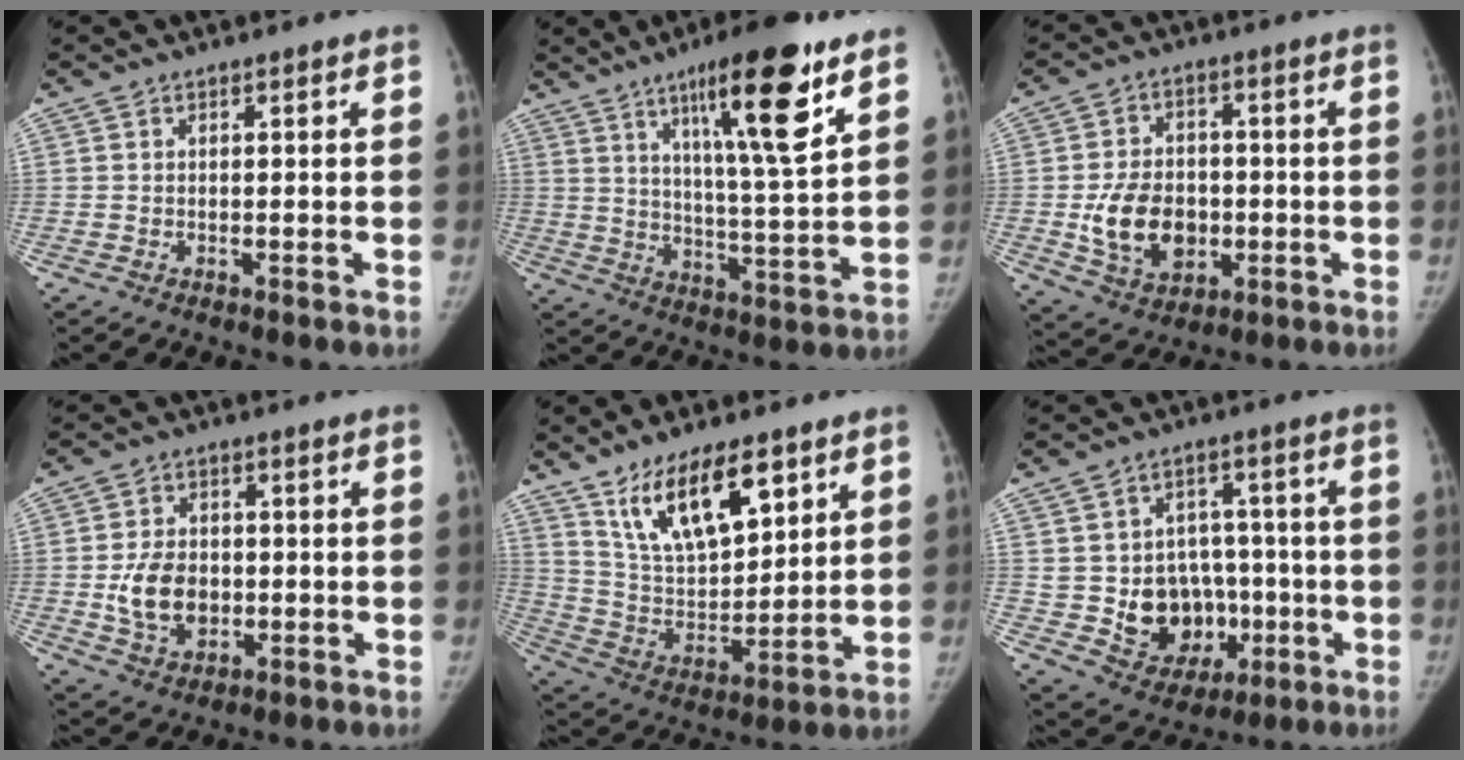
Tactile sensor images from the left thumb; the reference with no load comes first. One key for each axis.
{"total": 17.4, "fx": 9.6, "fy": 2.7, "fz": 14.3, "tx": -0.211, "ty": -0.053, "tz": 0.154}
{"total": 12.2, "fx": -1.8, "fy": 9.2, "fz": 7.8, "tx": -0.103, "ty": 0.002, "tz": -0.020}
{"total": 9.3, "fx": -0.8, "fy": 7.0, "fz": 6.1, "tx": -0.084, "ty": -0.001, "tz": -0.008}
{"total": 16.7, "fx": 10.0, "fy": 7.2, "fz": 11.3, "tx": -0.159, "ty": -0.048, "tz": 0.192}
{"total": 13.9, "fx": -1.9, "fy": 11.4, "fz": 7.8, "tx": -0.067, "ty": 0.018, "tz": -0.006}